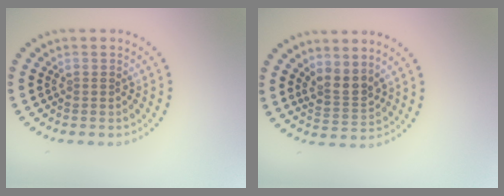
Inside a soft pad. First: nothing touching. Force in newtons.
{"total": 2.5, "press": 2.0, "slide": 1.5}